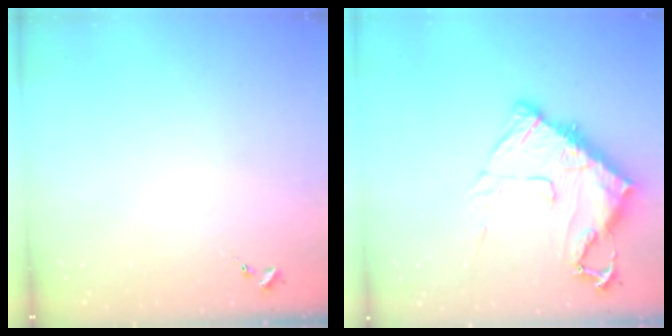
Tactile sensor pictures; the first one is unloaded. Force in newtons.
{"total": 15.5, "press": 15.5, "slide": 1.4}